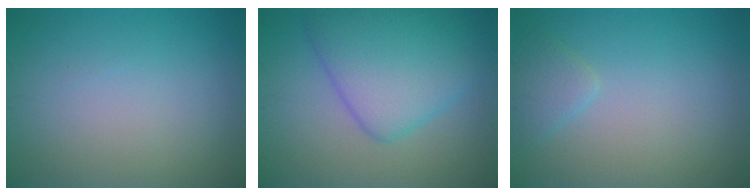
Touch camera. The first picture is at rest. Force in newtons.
{"total": 7.0, "press": 7.0, "slide": 0.2}
{"total": 1.5, "press": 1.5, "slide": 0.0}